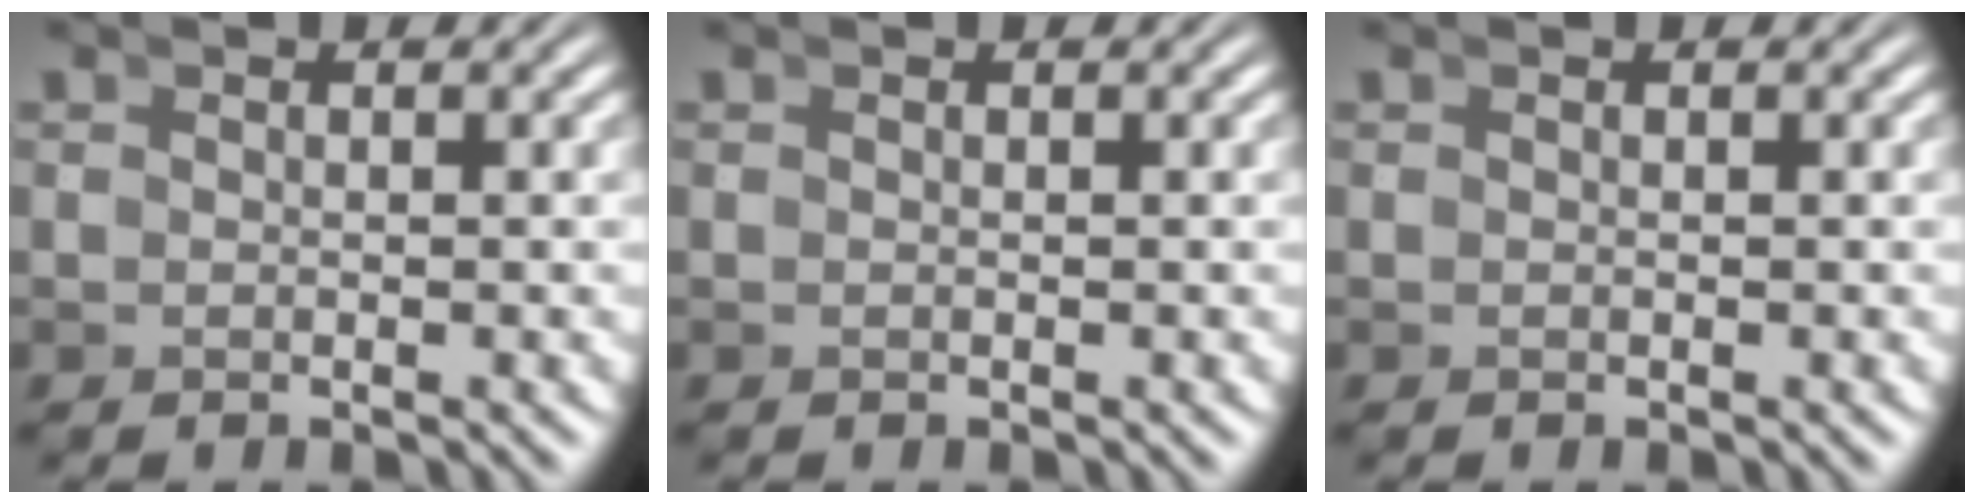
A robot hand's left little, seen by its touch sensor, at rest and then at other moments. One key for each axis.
{"total": 0.0}
{"total": 0.0}